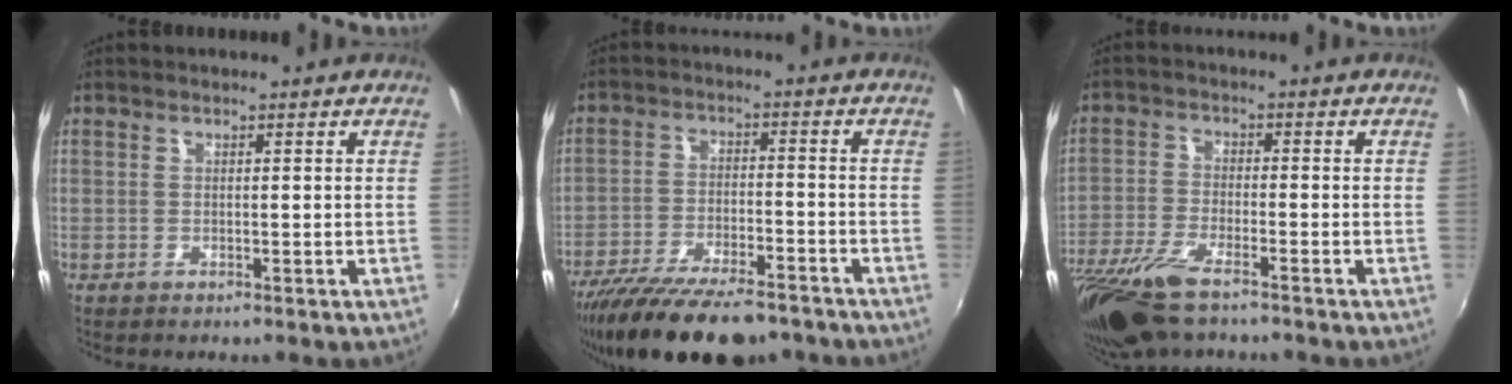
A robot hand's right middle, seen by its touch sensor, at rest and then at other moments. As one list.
[{"total": 18.1, "force": [-14.4, 5.2, 9.5], "torque": [-0.189, -0.041, -0.228]}, {"total": 12.9, "force": [-9.6, 3.3, 8.0], "torque": [-0.185, -0.044, -0.185]}]